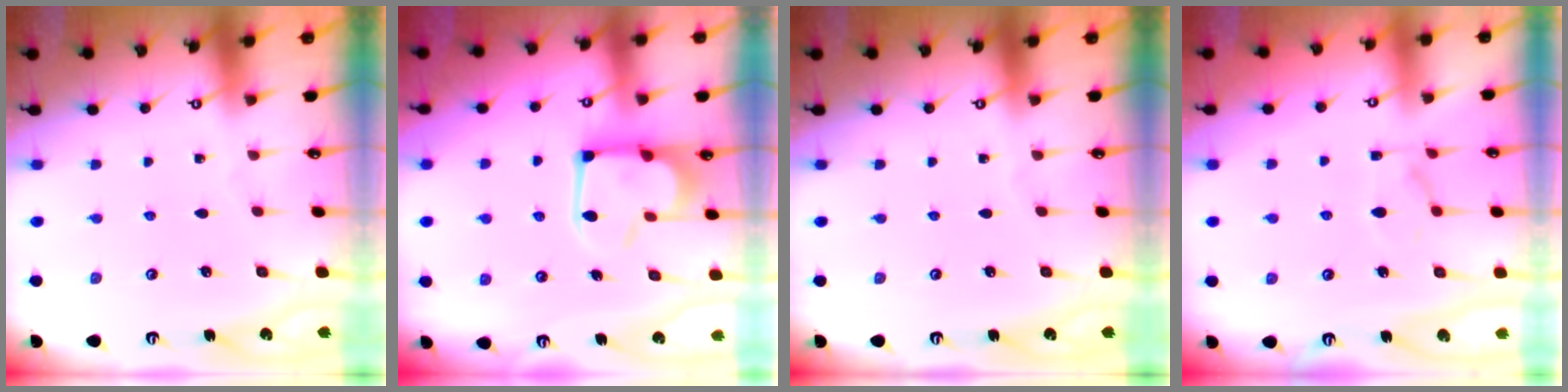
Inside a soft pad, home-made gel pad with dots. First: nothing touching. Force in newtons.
{"total": 13.4, "press": 13.4, "slide": 1.0}
{"total": 0.0}
{"total": 3.1, "press": 2.9, "slide": 1.2}